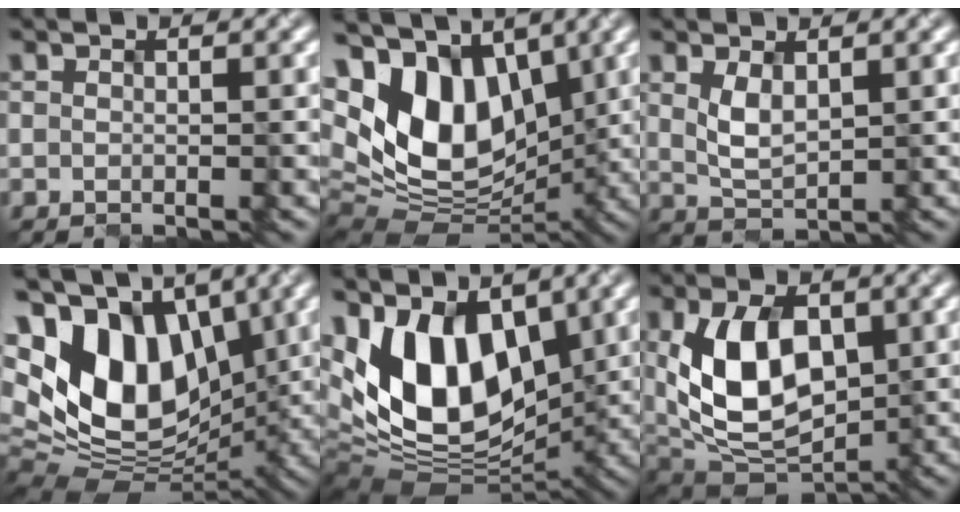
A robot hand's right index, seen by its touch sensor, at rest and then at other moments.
{"total": 12.2, "force": [2.8, 7.8, 9.0], "torque": [-0.177, 0.007, 0.046]}
{"total": 2.0, "force": [0.7, 1.0, 1.6], "torque": [-0.044, -0.005, 0.026]}
{"total": 14.7, "force": [3.2, 9.6, 10.7], "torque": [-0.213, 0.012, 0.059]}
{"total": 12.9, "force": [2.5, 8.1, 9.7], "torque": [-0.190, -0.006, 0.042]}
{"total": 8.8, "force": [0.8, 5.4, 6.9], "torque": [-0.135, -0.005, 0.015]}